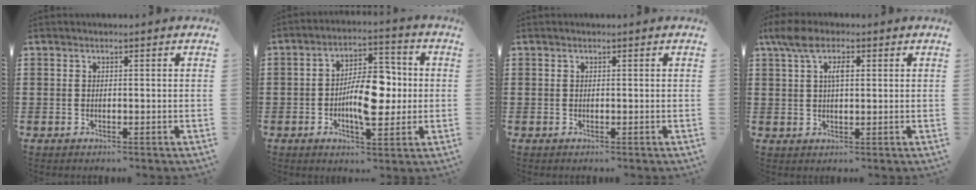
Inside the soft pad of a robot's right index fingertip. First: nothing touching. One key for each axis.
{"total": 9.5, "fx": -0.8, "fy": 4.6, "fz": 8.3, "tx": -0.125, "ty": 0.006, "tz": -0.016}
{"total": 0.0}
{"total": 5.3, "fx": 2.2, "fy": 2.4, "fz": 4.2, "tx": -0.090, "ty": 0.012, "tz": 0.037}